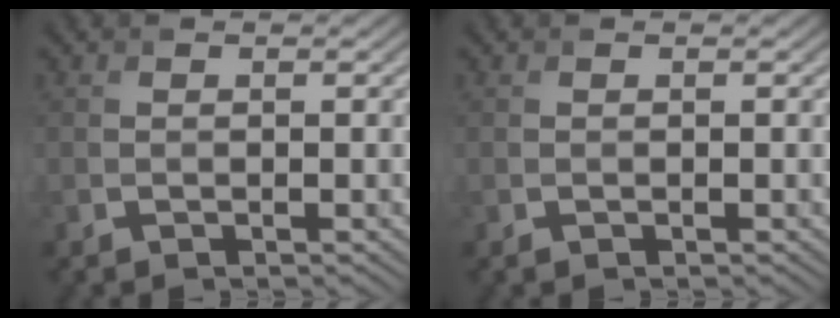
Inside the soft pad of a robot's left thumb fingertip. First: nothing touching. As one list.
[{"total": 0.0}]